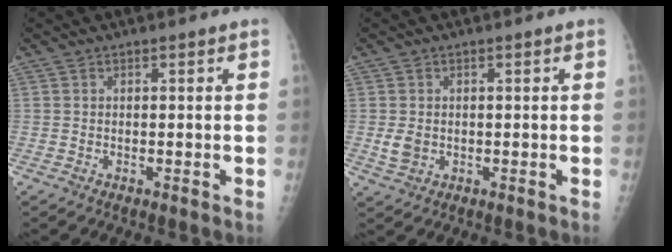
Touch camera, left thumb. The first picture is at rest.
{"total": 2.8, "force": [-0.1, 2.2, 1.7], "torque": [-0.031, -0.004, 0.002]}